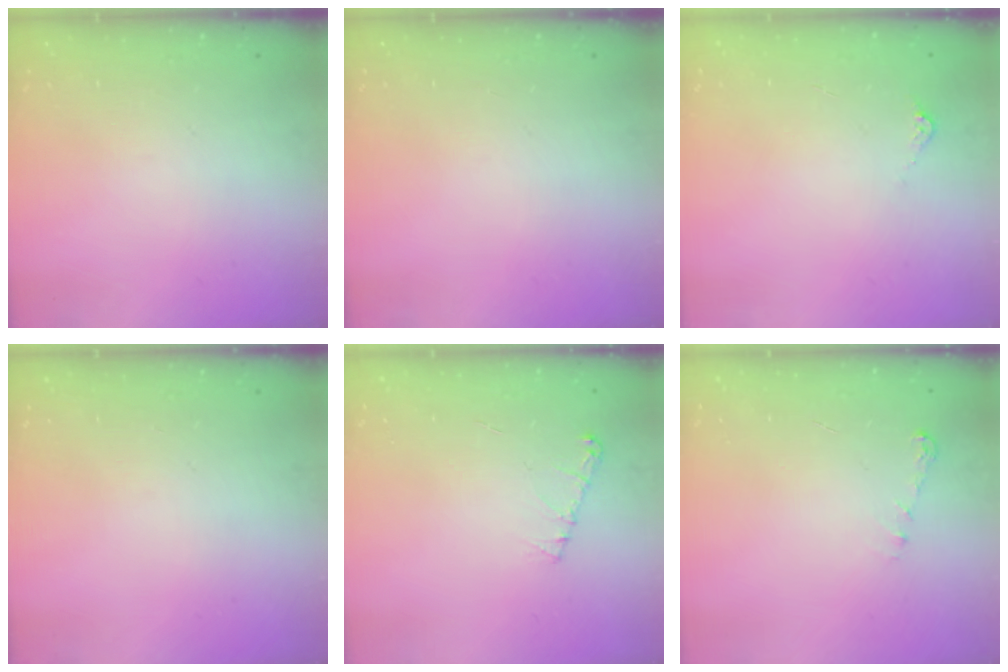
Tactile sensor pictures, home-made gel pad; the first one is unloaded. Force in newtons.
{"total": 0.0}
{"total": 4.8, "press": 4.8, "slide": 0.6}
{"total": 0.0}
{"total": 5.9, "press": 5.9, "slide": 0.7}
{"total": 4.0, "press": 3.9, "slide": 0.5}